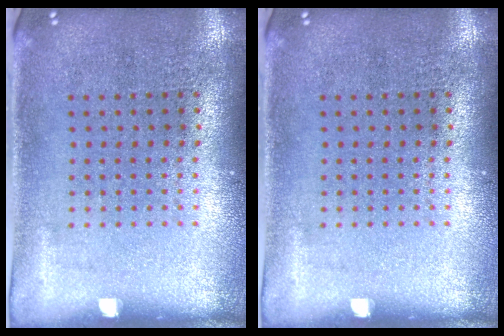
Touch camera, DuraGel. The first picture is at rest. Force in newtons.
{"total": 0.0}